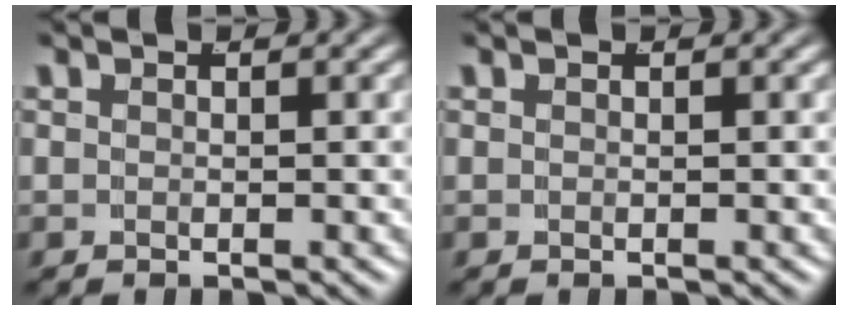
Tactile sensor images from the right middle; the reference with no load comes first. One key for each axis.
{"total": 0.0}